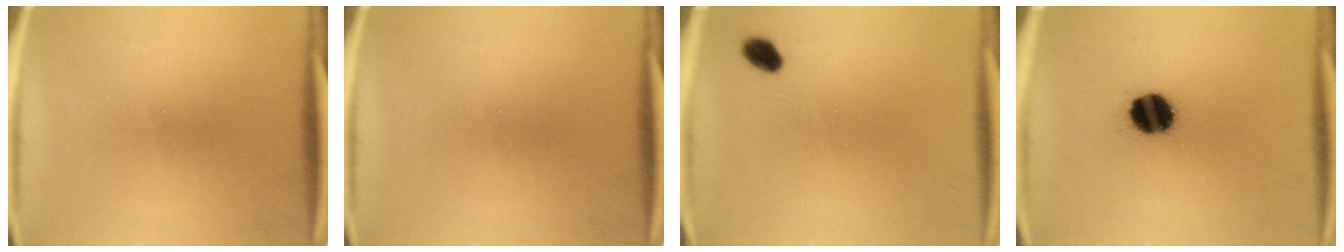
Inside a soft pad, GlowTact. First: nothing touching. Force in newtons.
{"total": 0.0}
{"total": 2.8}
{"total": 11.7}